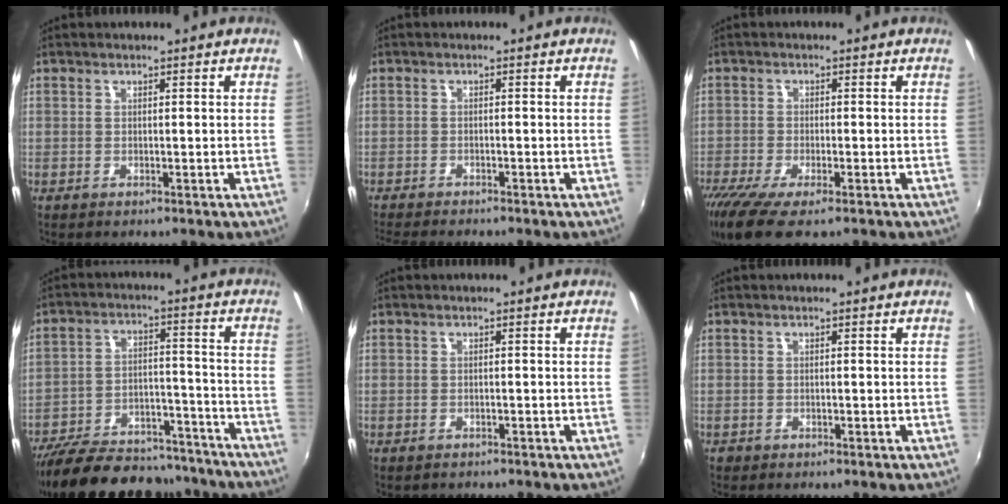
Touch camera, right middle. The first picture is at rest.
{"total": 5.2, "force": [-4.7, 0.3, 2.0], "torque": [-0.049, -0.019, -0.079]}
{"total": 10.0, "force": [-6.7, 2.5, 6.9], "torque": [-0.157, -0.044, -0.120]}
{"total": 26.7, "force": [-22.5, 9.1, 11.0], "torque": [-0.222, 0.003, -0.311]}
{"total": 1.0, "force": [-0.9, 0.4, 0.3], "torque": [-0.010, -0.002, -0.011]}
{"total": 0.7, "force": [-0.4, 0.5, 0.2], "torque": [-0.005, -0.002, -0.008]}